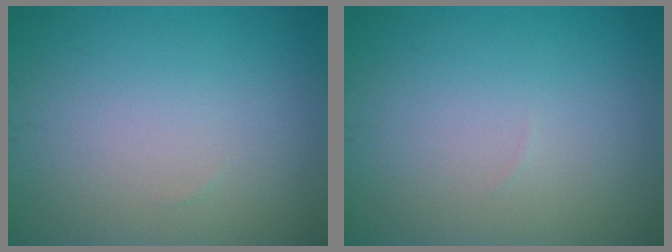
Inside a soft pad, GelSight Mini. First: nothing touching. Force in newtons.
{"total": 0.0}